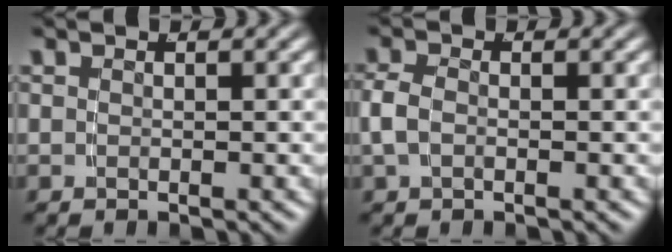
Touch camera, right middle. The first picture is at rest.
{"total": 1.8, "force": [0.1, 1.3, 1.2], "torque": [-0.038, -0.004, 0.005]}